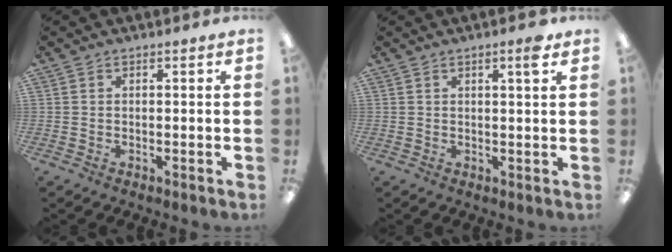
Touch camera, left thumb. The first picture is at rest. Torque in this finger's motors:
{"motor_torque": [0.10, 0.22, -0.18, 0.01, 0.02]}